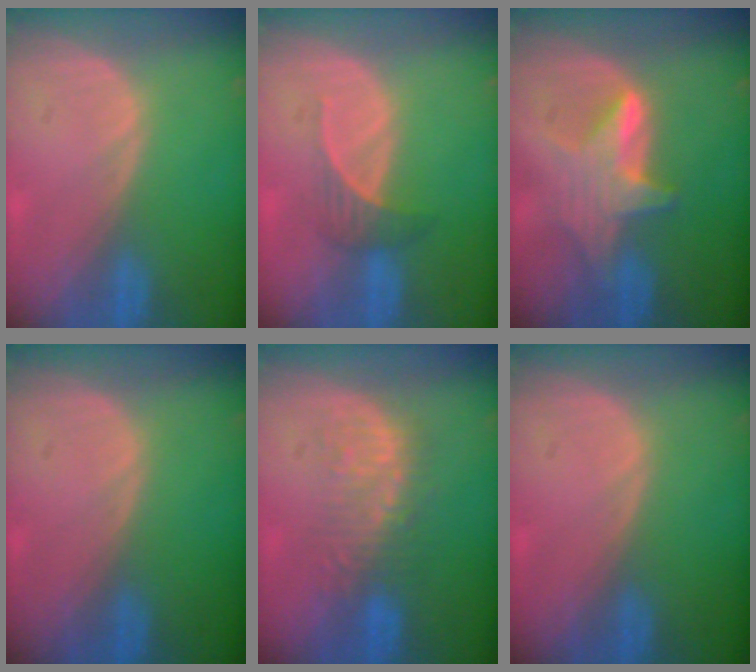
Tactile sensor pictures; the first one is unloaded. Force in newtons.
{"total": 2.8, "press": 2.7, "slide": 0.9}
{"total": 6.1, "press": 6.0, "slide": 0.5}
{"total": 0.0}
{"total": 6.0, "press": 5.8, "slide": 1.4}
{"total": 0.0}